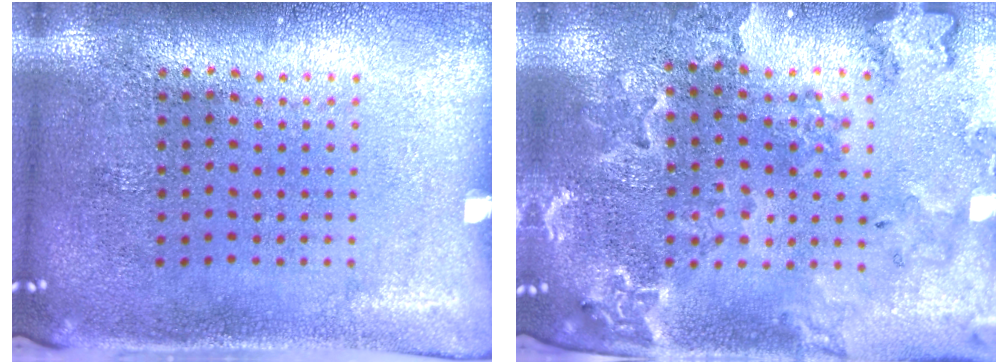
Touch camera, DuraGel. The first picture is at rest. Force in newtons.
{"total": 1.9, "press": 1.9, "slide": 0.2}